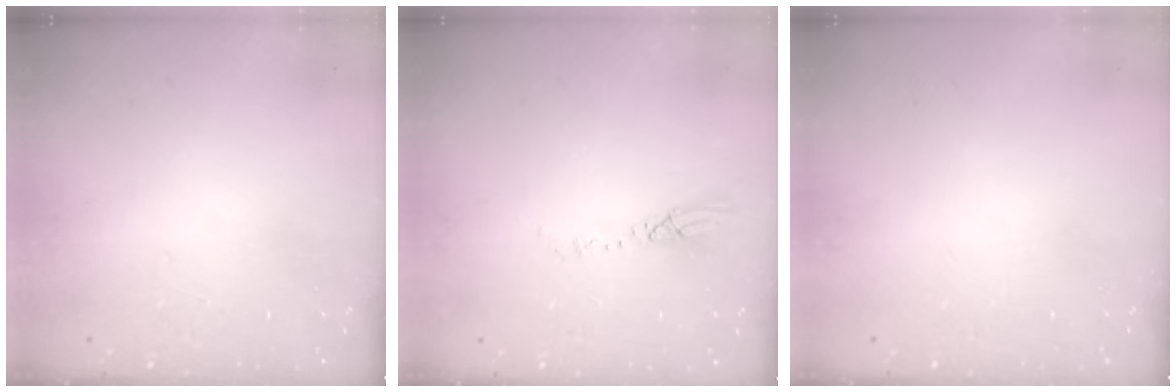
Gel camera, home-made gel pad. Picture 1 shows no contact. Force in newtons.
{"total": 3.9, "press": 3.8, "slide": 0.4}
{"total": 0.0}